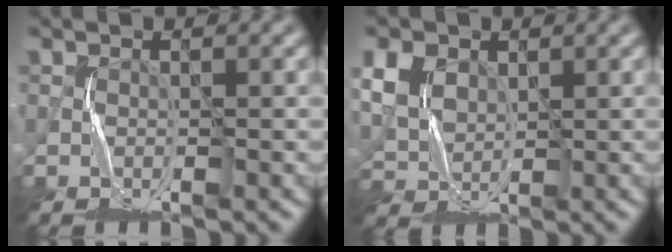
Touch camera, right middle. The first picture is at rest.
{"total": 6.7, "force": [2.7, 4.7, 3.9], "torque": [-0.117, 0.022, 0.049]}